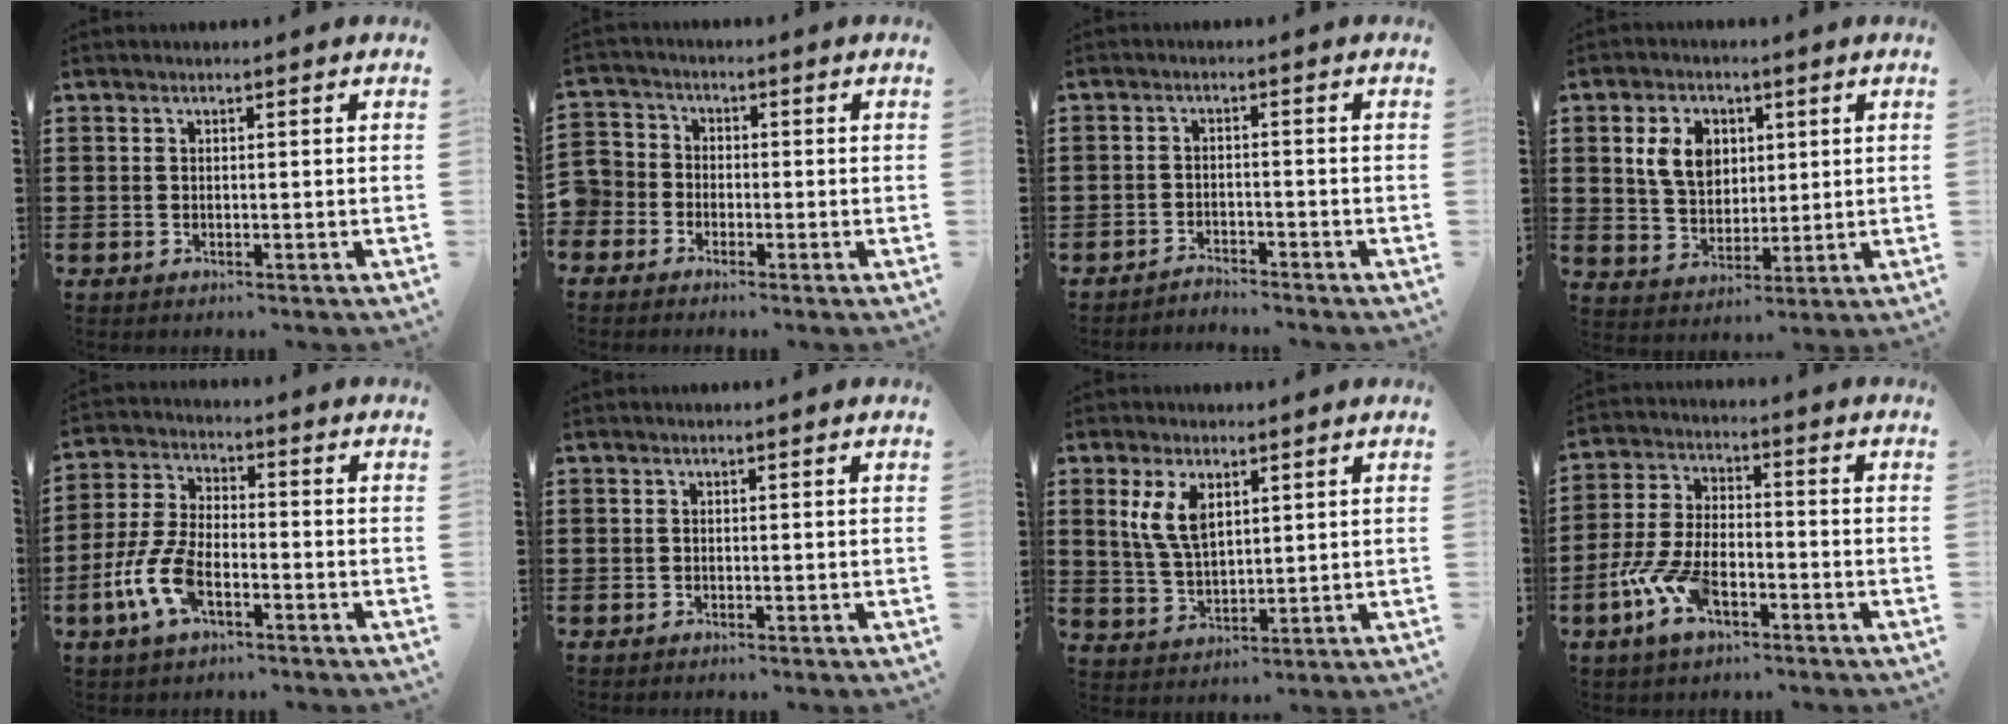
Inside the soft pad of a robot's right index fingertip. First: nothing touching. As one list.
[{"total": 3.2, "force": [-2.1, 2.4, 0.0], "torque": [-0.032, -0.001, -0.054]}, {"total": 2.4, "force": [-2.4, 0.0, -0.2], "torque": [-0.005, 0.001, -0.054]}, {"total": 7.5, "force": [2.3, 5.6, 4.5], "torque": [-0.109, 0.014, 0.037]}, {"total": 8.4, "force": [-3.6, 3.7, 6.5], "torque": [-0.172, -0.014, -0.074]}, {"total": 0.0}, {"total": 6.3, "force": [2.6, 3.1, 4.8], "torque": [-0.112, 0.004, 0.044]}, {"total": 8.9, "force": [-4.3, 4.0, 6.8], "torque": [-0.174, -0.011, -0.083]}]